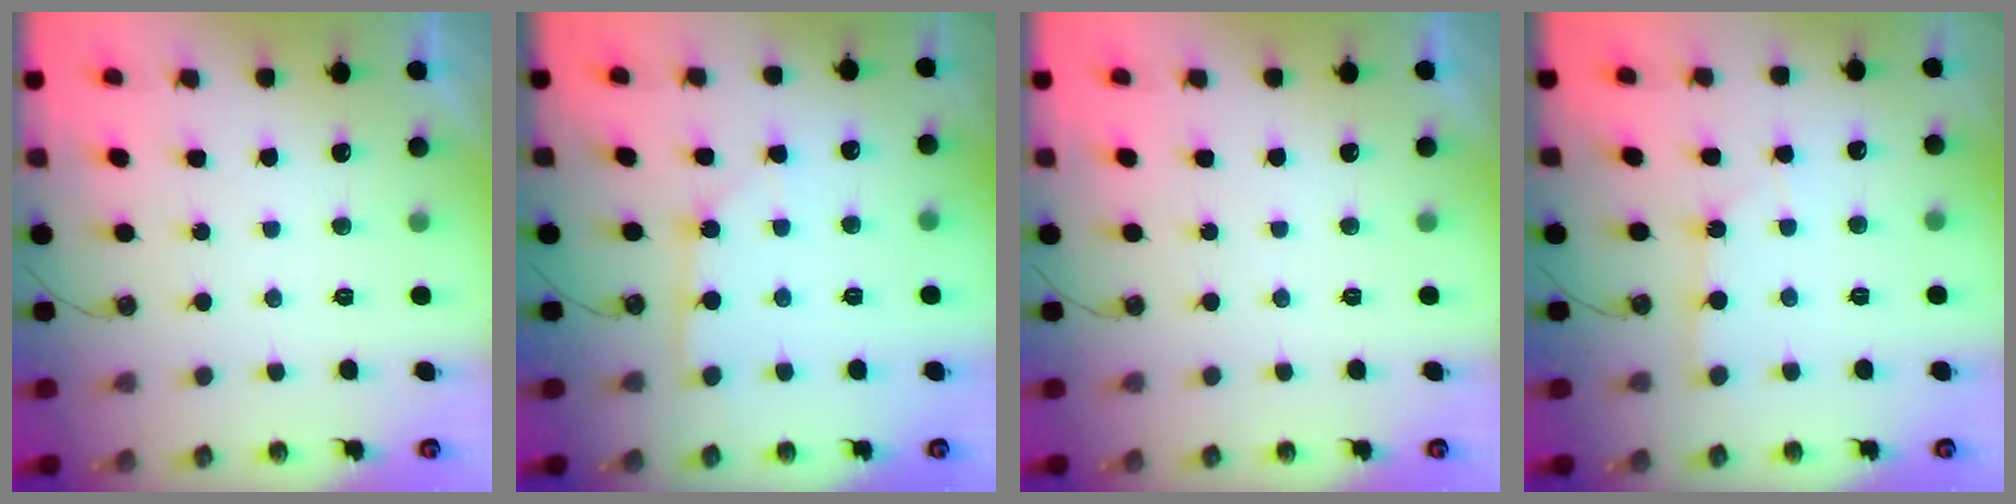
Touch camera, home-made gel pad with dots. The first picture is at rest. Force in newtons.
{"total": 2.0, "press": 2.0, "slide": 0.3}
{"total": 0.0}
{"total": 1.3, "press": 1.3, "slide": 0.2}